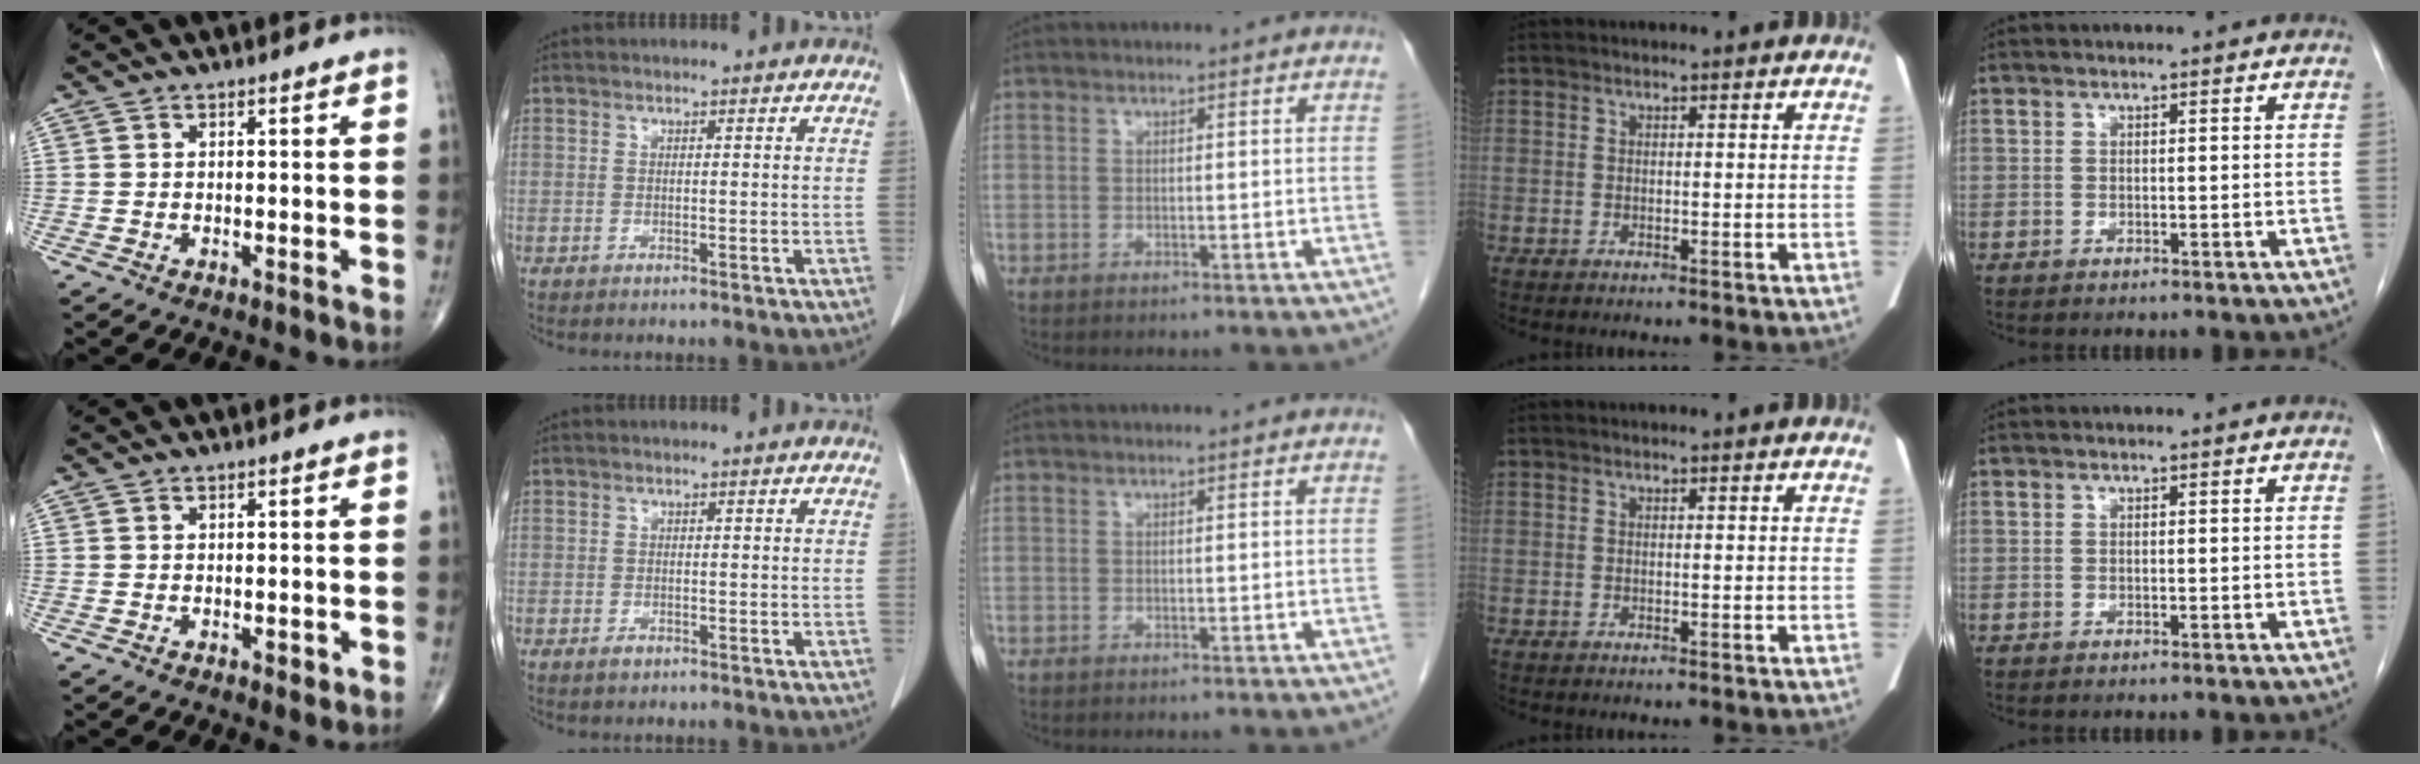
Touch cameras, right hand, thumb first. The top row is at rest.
{"thumb": {"total": 1.3, "force": [-0.3, 0.8, 1.0], "torque": [-0.007, -0.002, -0.003]}, "index": {"total": 1.0, "force": [-0.5, 0.7, 0.5], "torque": [-0.007, 0.001, -0.005]}}